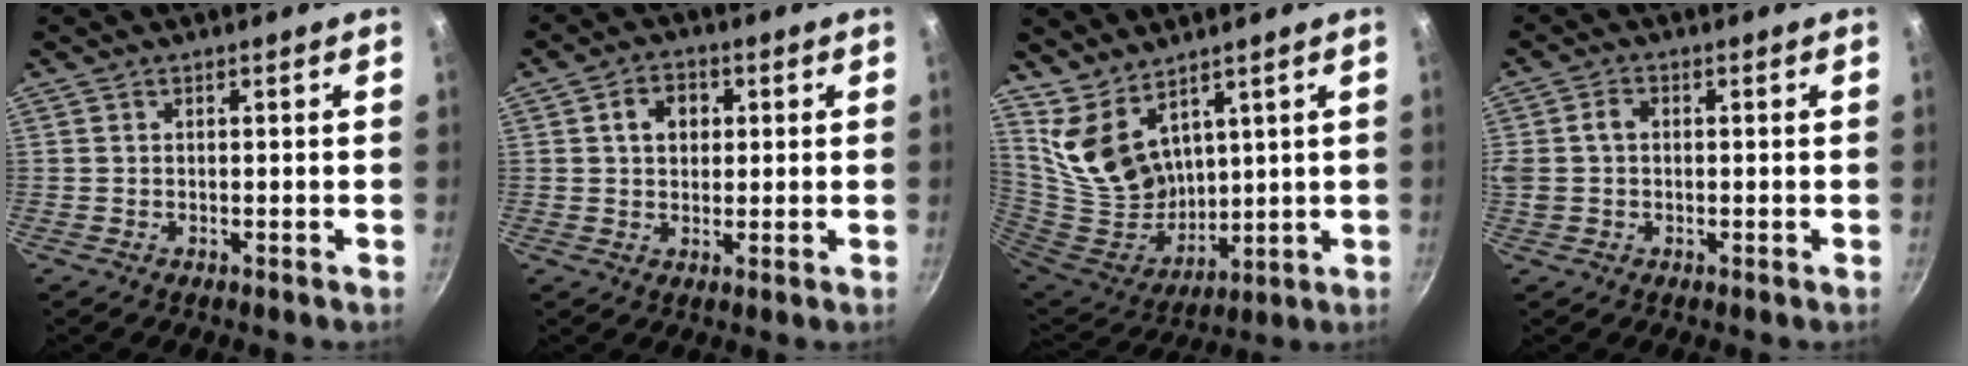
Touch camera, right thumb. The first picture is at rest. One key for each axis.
{"total": 5.7, "fx": 1.4, "fy": 4.4, "fz": 3.3, "tx": -0.028, "ty": 0.006, "tz": 0.018}
{"total": 12.8, "fx": 8.1, "fy": 7.1, "fz": 6.9, "tx": -0.112, "ty": -0.080, "tz": 0.183}
{"total": 4.5, "fx": 0.5, "fy": 3.5, "fz": 2.9, "tx": -0.055, "ty": 0.010, "tz": 0.004}